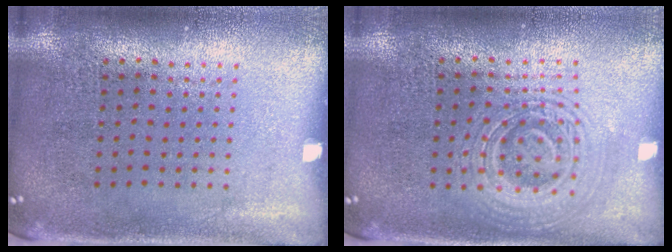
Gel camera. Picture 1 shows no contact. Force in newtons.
{"total": 2.7, "press": 2.7, "slide": 0.5}